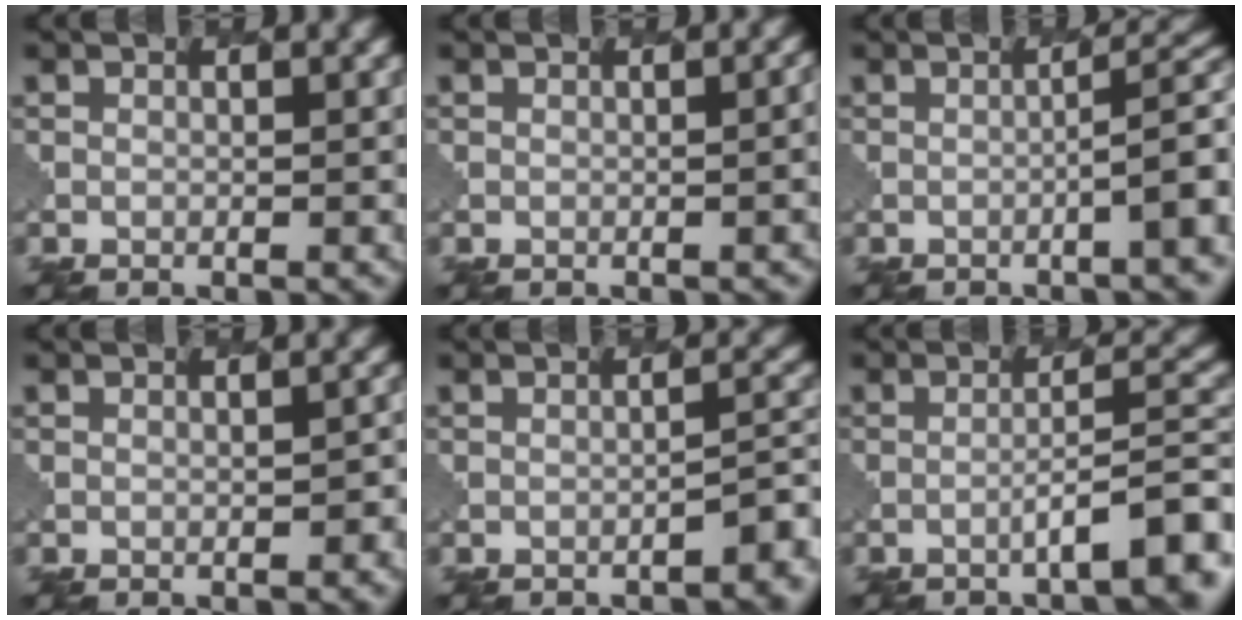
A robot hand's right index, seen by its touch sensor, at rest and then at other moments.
{"total": 2.4, "force": [-0.7, 1.1, 2.0], "torque": [0.001, 0.010, -0.003]}
{"total": 4.9, "force": [-1.5, 0.8, 4.6], "torque": [-0.055, 0.020, -0.024]}
{"total": 1.8, "force": [-0.7, 0.6, 1.6], "torque": [-0.021, 0.003, -0.005]}
{"total": 3.3, "force": [-2.4, 0.8, 2.1], "torque": [-0.021, 0.010, -0.034]}
{"total": 5.6, "force": [-3.0, 1.0, 4.7], "torque": [-0.060, 0.019, -0.046]}